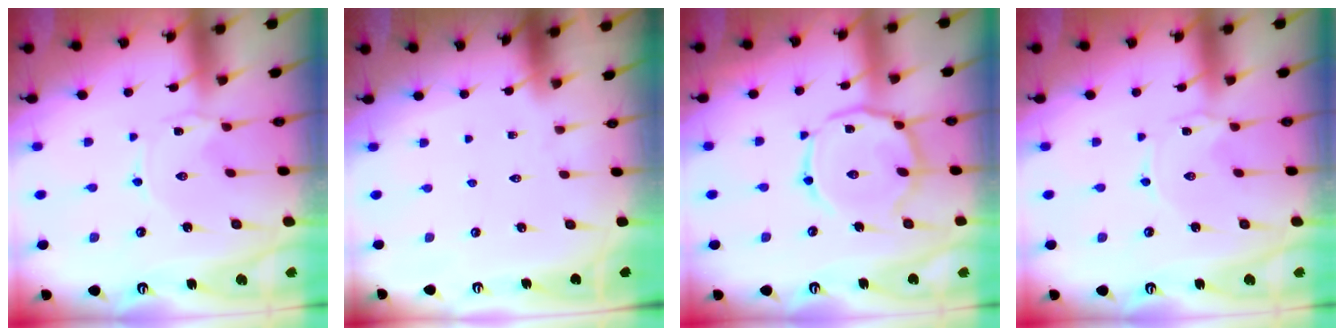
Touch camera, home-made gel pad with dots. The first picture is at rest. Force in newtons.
{"total": 0.0}
{"total": 14.3, "press": 14.3, "slide": 0.9}
{"total": 0.0}